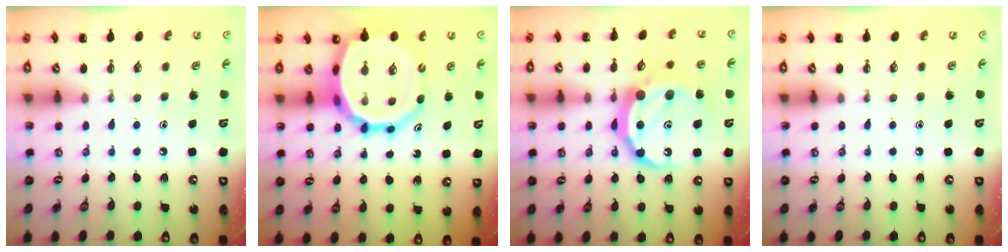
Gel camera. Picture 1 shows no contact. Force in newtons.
{"total": 18.8, "press": 18.1, "slide": 4.8}
{"total": 15.8, "press": 15.8, "slide": 1.1}
{"total": 0.0}